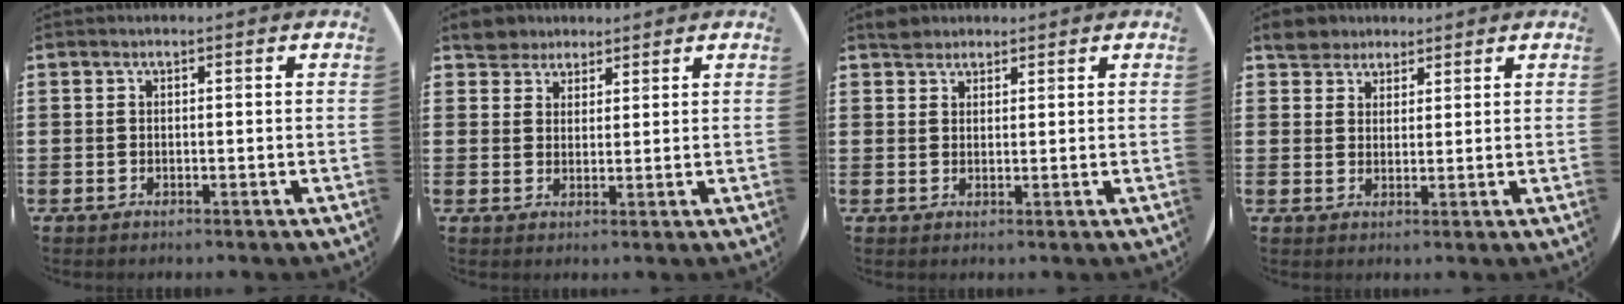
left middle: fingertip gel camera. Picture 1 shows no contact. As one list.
[{"total": 4.0, "force": [3.6, 1.7, -0.1], "torque": [-0.004, -0.002, 0.070]}, {"total": 2.1, "force": [2.0, 0.9, 0.0], "torque": [0.004, 0.002, 0.038]}, {"total": 3.8, "force": [3.4, 1.8, 0.1], "torque": [-0.009, 0.000, 0.065]}]